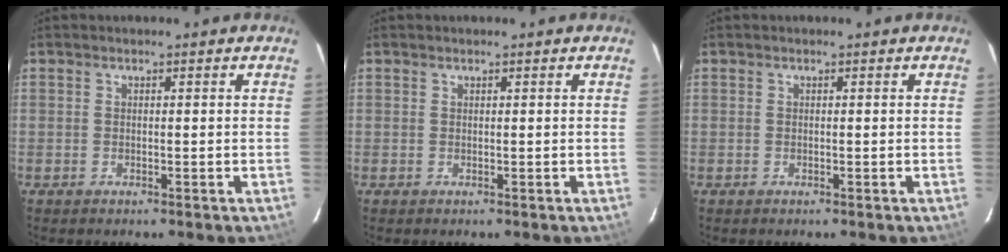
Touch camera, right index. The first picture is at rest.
{"total": 0.0}
{"total": 0.0}